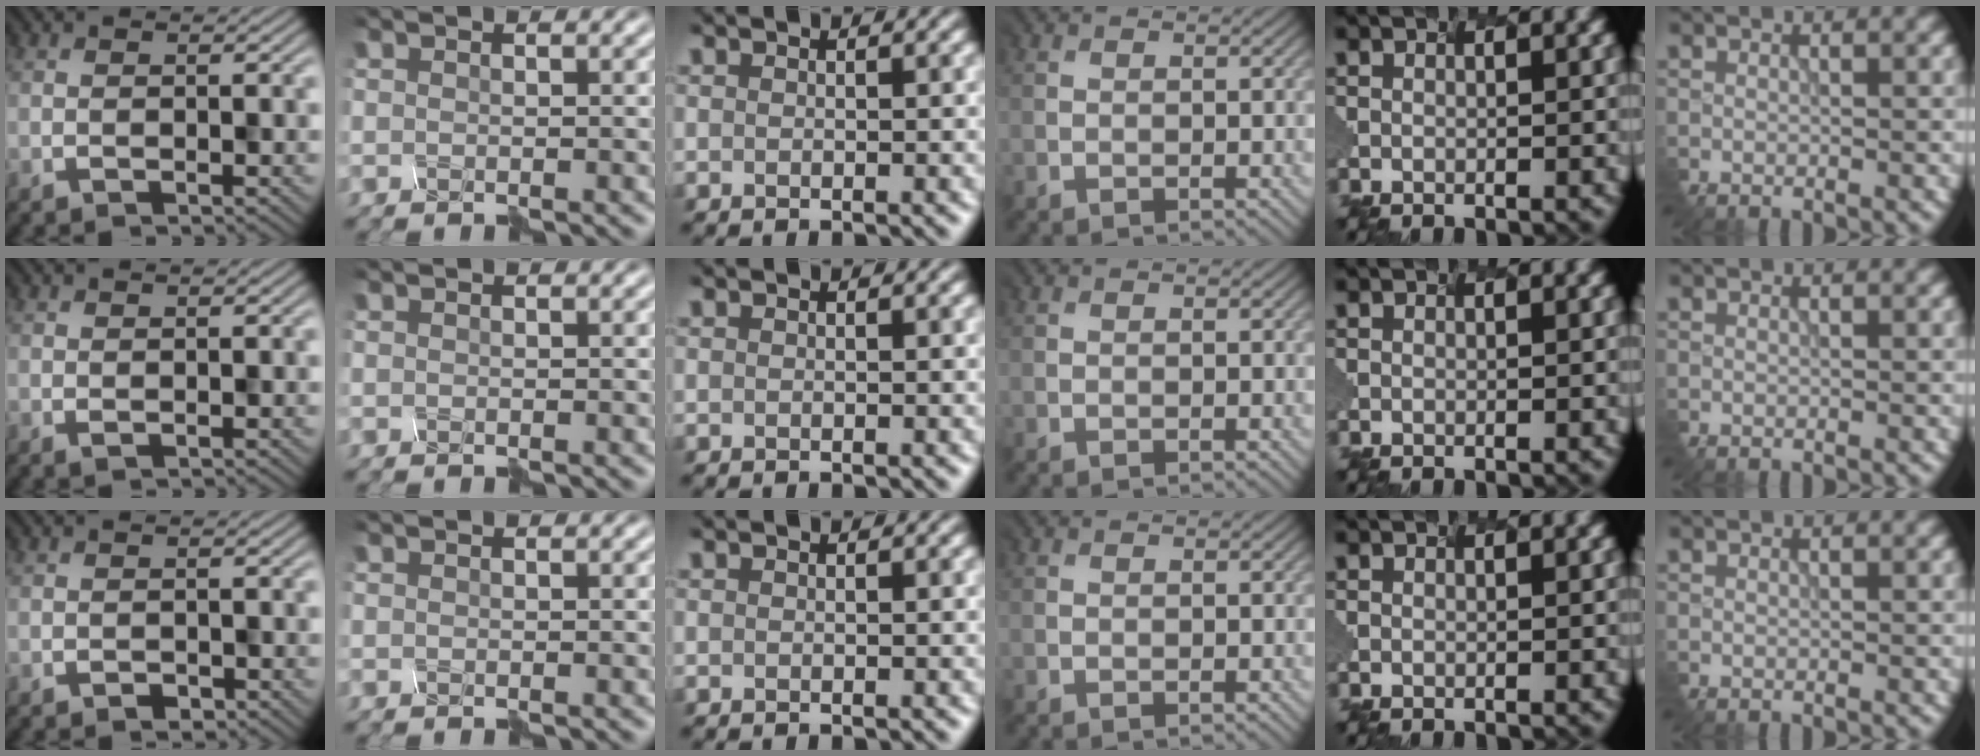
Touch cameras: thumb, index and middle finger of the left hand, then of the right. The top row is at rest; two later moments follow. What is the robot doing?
{"motion": "shake", "object": "plastic piggy bank"}